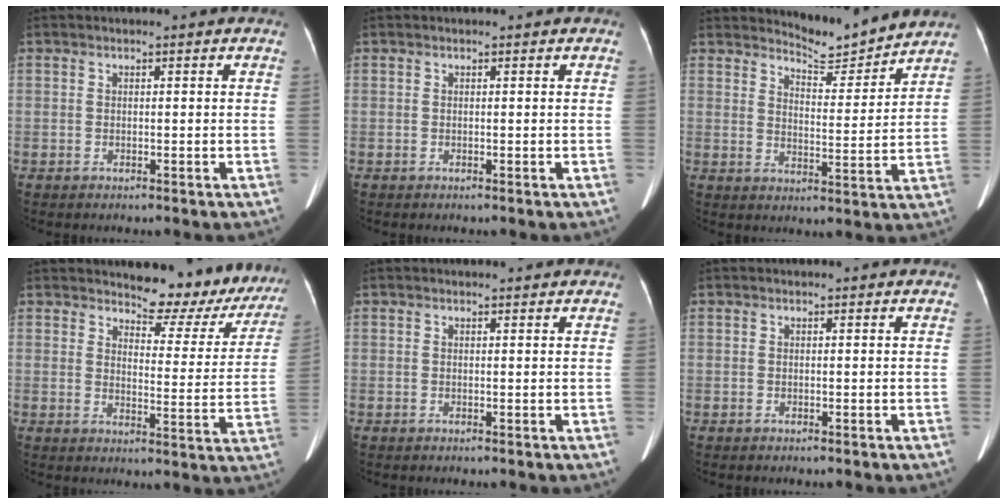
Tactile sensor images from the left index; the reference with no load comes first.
{"total": 0.0}
{"total": 7.2, "force": [7.2, 0.2, 0.1], "torque": [-0.014, -0.017, 0.108]}
{"total": 12.5, "force": [11.5, 3.8, 3.1], "torque": [-0.020, -0.032, 0.123]}
{"total": 1.4, "force": [1.3, 0.3, 0.3], "torque": [-0.011, 0.006, 0.015]}
{"total": 0.0}